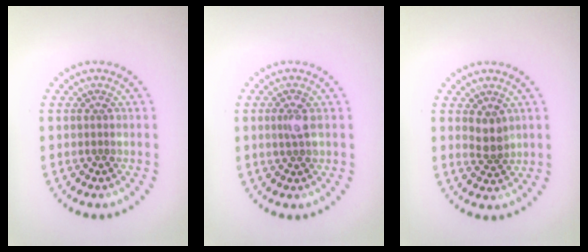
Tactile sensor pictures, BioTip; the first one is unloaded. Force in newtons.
{"total": 1.4, "press": 1.4, "slide": 0.1}
{"total": 1.9, "press": 1.6, "slide": 1.0}